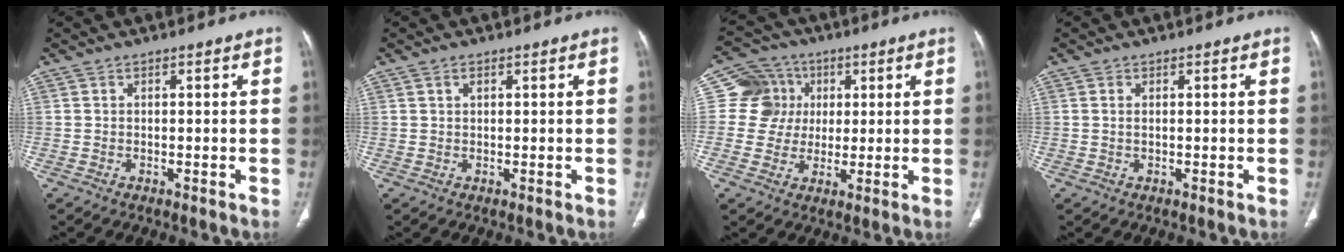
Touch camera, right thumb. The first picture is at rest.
{"total": 1.0, "force": [0.5, 0.6, 0.6], "torque": [-0.011, 0.001, 0.009]}
{"total": 9.0, "force": [1.7, 8.7, 1.6], "torque": [0.012, 0.008, 0.025]}
{"total": 0.7, "force": [0.2, 0.3, 0.6], "torque": [-0.019, 0.003, 0.007]}